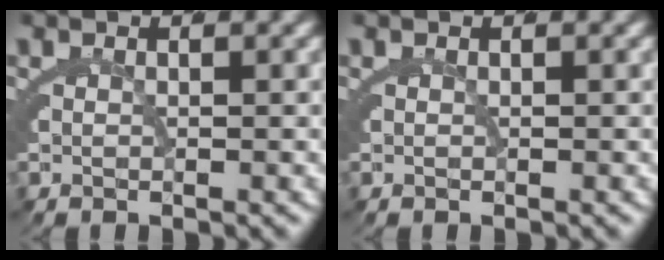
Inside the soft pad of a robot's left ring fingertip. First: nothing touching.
{"total": 0.0}